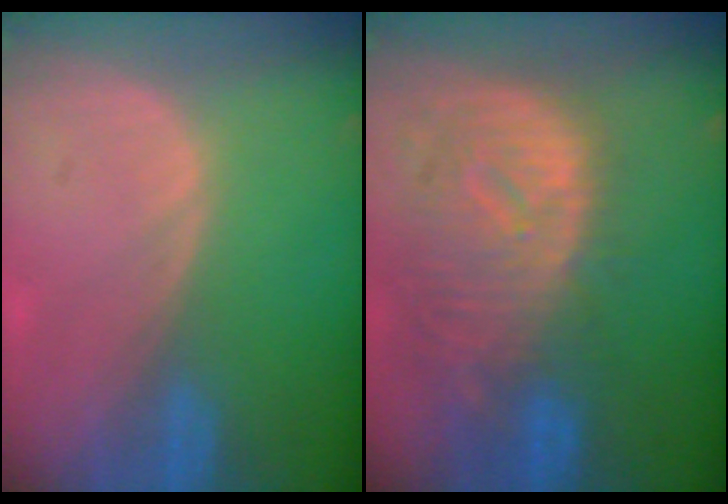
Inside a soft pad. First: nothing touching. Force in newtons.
{"total": 12.2, "press": 10.5, "slide": 6.2}